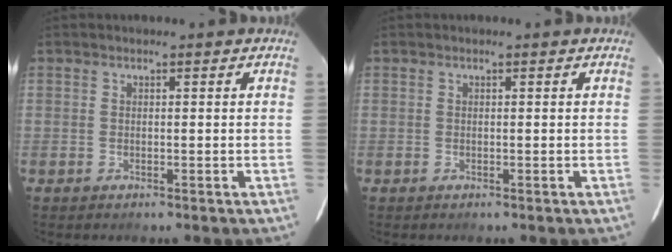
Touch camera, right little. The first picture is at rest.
{"total": 0.0}